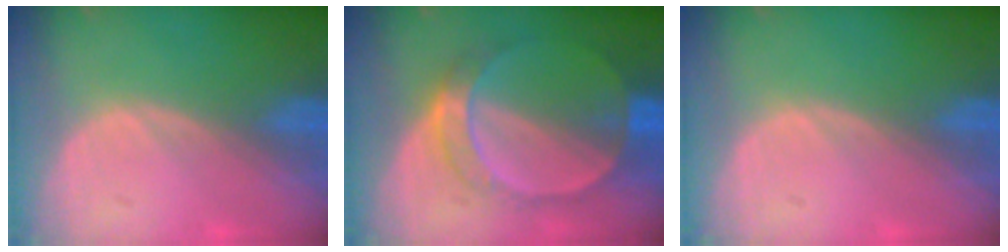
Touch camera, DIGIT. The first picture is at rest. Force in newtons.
{"total": 7.4, "press": 6.4, "slide": 3.8}
{"total": 0.0}